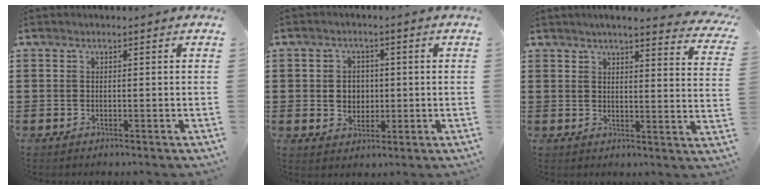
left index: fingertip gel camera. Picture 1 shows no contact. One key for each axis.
{"total": 3.6, "fx": 0.1, "fy": 3.2, "fz": 1.8, "tx": -0.038, "ty": 0.005, "tz": -0.004}
{"total": 4.3, "fx": 3.9, "fy": -0.3, "fz": 1.7, "tx": -0.050, "ty": -0.017, "tz": 0.066}